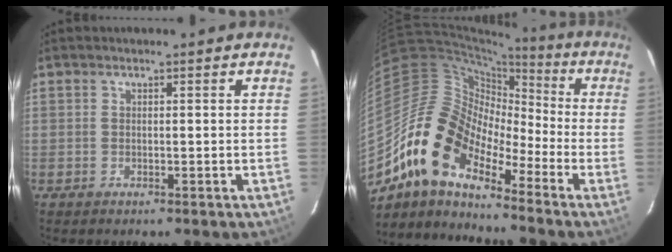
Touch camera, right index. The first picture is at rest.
{"total": 15.1, "force": [-10.3, 6.7, 8.7], "torque": [-0.145, 0.008, -0.218]}